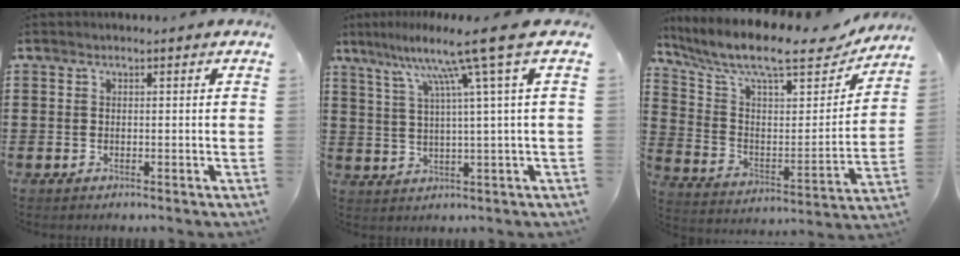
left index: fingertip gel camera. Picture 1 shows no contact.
{"total": 10.5, "force": [5.3, -1.7, 8.9], "torque": [-0.178, -0.016, 0.075]}
{"total": 11.4, "force": [9.3, 2.1, 6.3], "torque": [-0.146, -0.063, 0.152]}